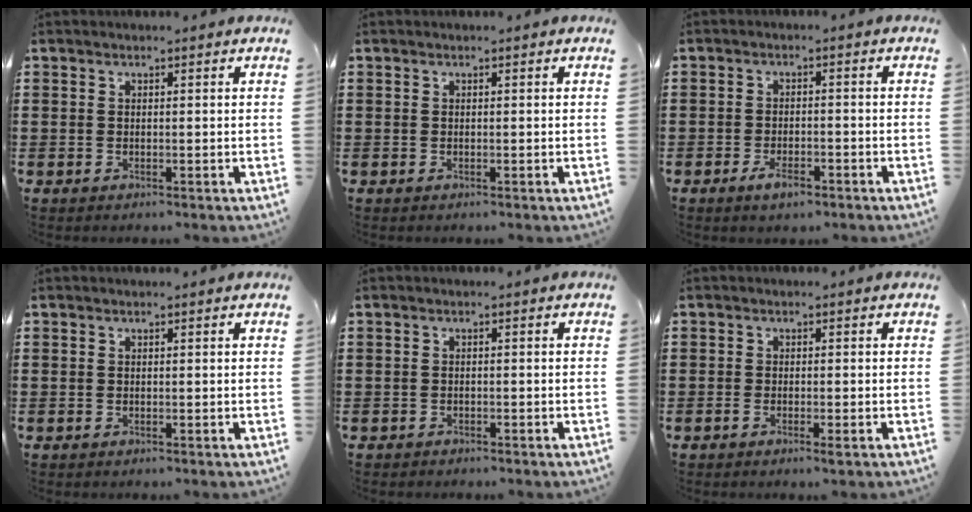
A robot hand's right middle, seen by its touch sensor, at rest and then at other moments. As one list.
[{"total": 0.0}, {"total": 3.0, "force": [-1.9, 1.1, 2.1], "torque": [-0.043, -0.001, -0.037]}, {"total": 0.0}, {"total": 0.7, "force": [-0.7, 0.2, -0.1], "torque": [-0.001, 0.001, -0.016]}, {"total": 1.1, "force": [-0.5, 0.2, 0.9], "torque": [-0.017, -0.003, -0.008]}]